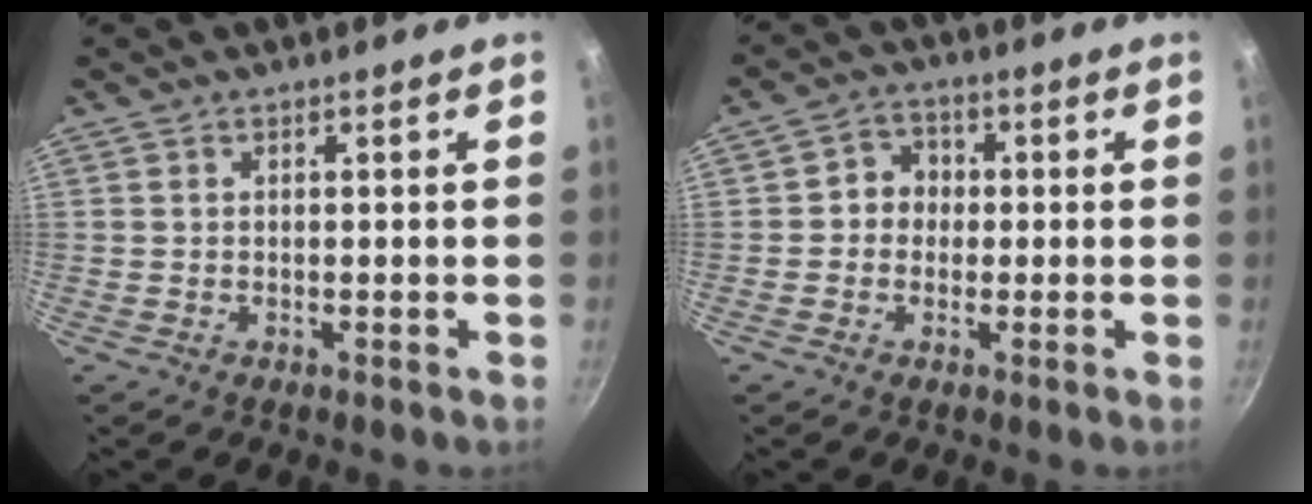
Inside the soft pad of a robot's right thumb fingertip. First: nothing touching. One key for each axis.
{"total": 4.7, "fx": -0.2, "fy": 4.3, "fz": 1.9, "tx": 0.003, "ty": 0.011, "tz": -0.014}